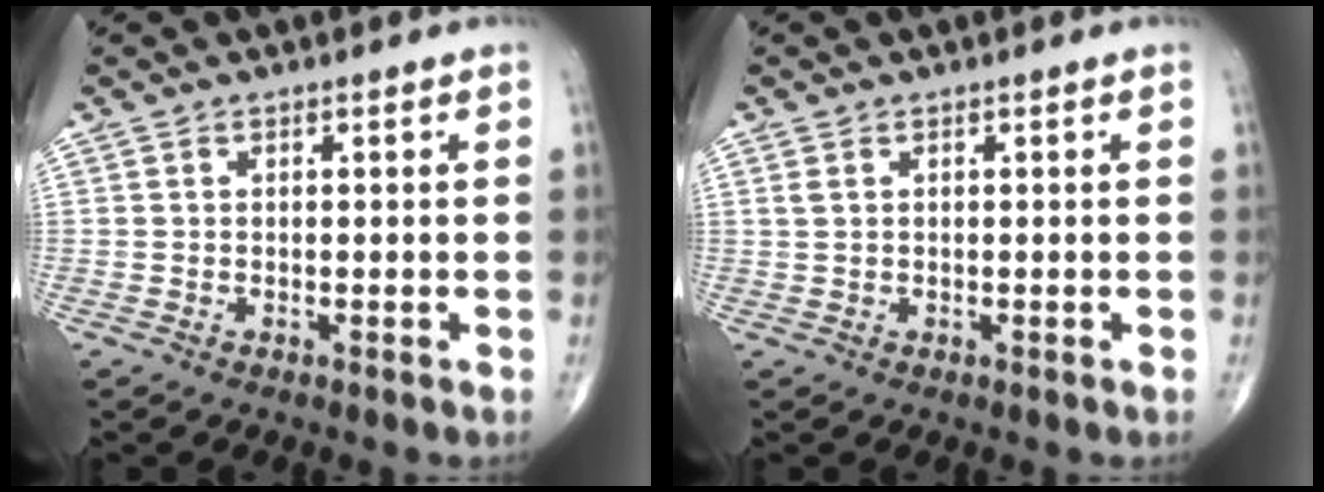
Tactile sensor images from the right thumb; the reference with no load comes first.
{"total": 1.2, "force": [0.5, 0.8, 0.7], "torque": [-0.016, 0.005, 0.013]}